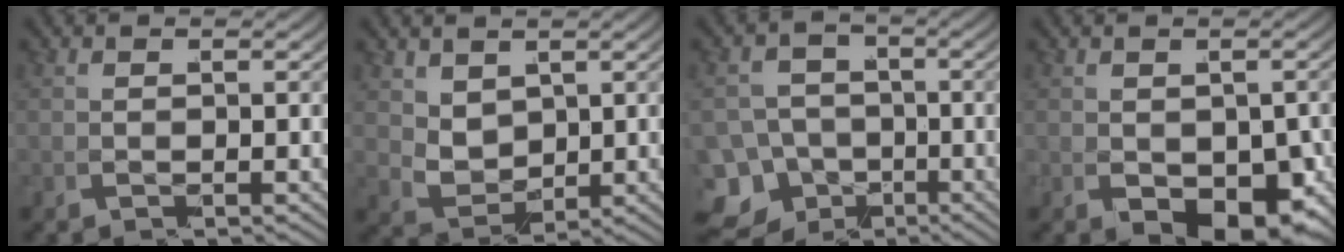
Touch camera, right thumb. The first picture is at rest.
{"total": 2.5, "force": [1.5, 1.7, 1.0], "torque": [-0.049, -0.011, 0.026]}
{"total": 9.6, "force": [-3.7, 8.2, 3.2], "torque": [-0.054, -0.052, -0.055]}
{"total": 5.6, "force": [-2.1, 3.2, 4.1], "torque": [-0.076, -0.028, -0.015]}